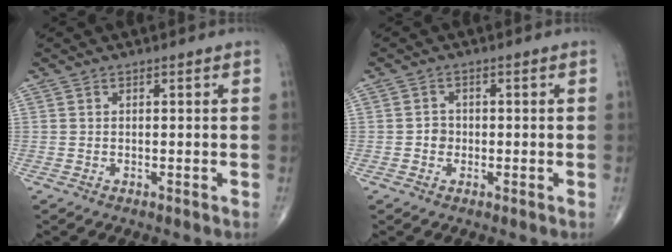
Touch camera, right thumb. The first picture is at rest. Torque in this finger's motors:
{"motor_torque": [-0.07, 0.28, 0.31, -0.19, -0.01]}